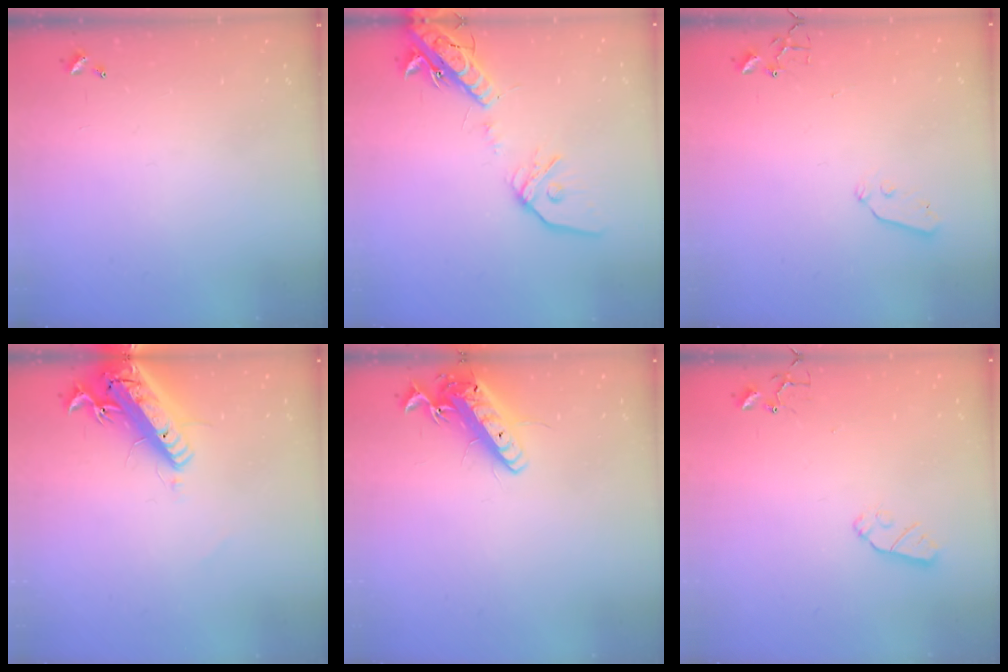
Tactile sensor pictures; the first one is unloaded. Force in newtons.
{"total": 15.6, "press": 15.3, "slide": 3.2}
{"total": 3.3, "press": 3.3, "slide": 0.4}
{"total": 20.7, "press": 20.3, "slide": 4.2}
{"total": 14.0, "press": 13.8, "slide": 2.7}
{"total": 6.6, "press": 6.6, "slide": 0.2}